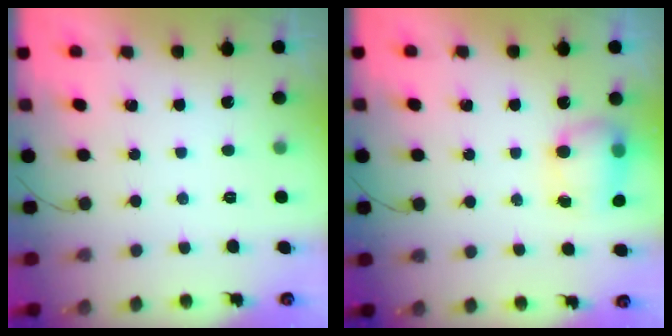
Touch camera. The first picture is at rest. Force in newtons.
{"total": 7.7, "press": 7.7, "slide": 0.9}